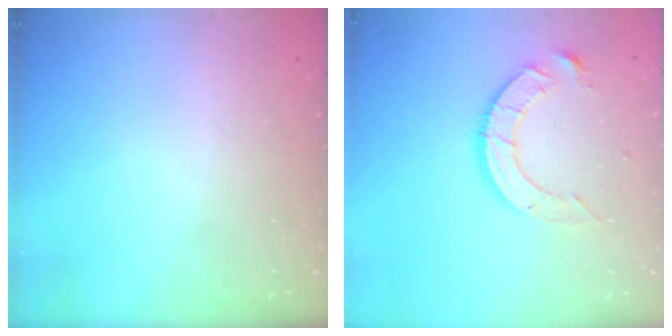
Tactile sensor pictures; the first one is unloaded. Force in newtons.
{"total": 10.8, "press": 10.8, "slide": 0.7}